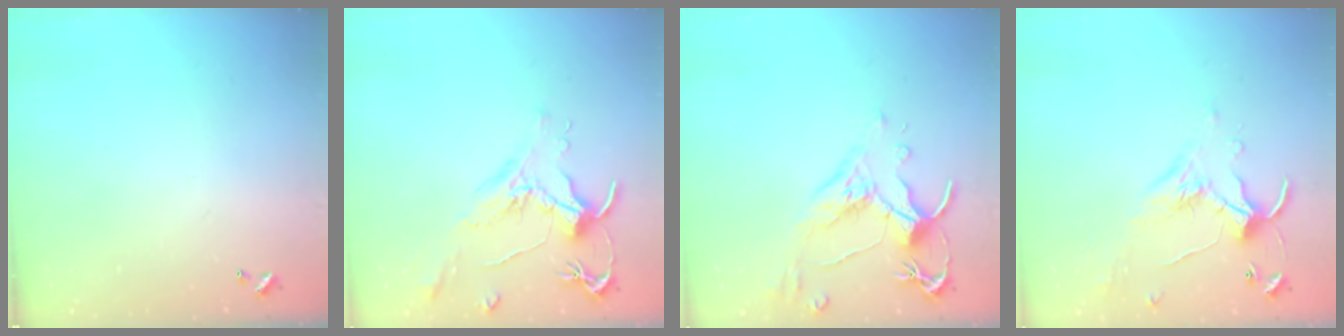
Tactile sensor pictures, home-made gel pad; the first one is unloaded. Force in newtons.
{"total": 1.6, "press": 1.4, "slide": 0.7}
{"total": 2.6, "press": 2.2, "slide": 1.3}
{"total": 1.2, "press": 0.6, "slide": 1.1}